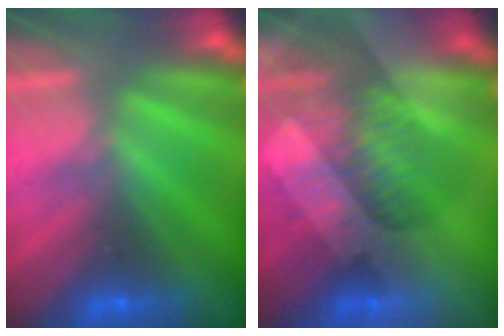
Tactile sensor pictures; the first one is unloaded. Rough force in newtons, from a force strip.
{"total": 3.2}